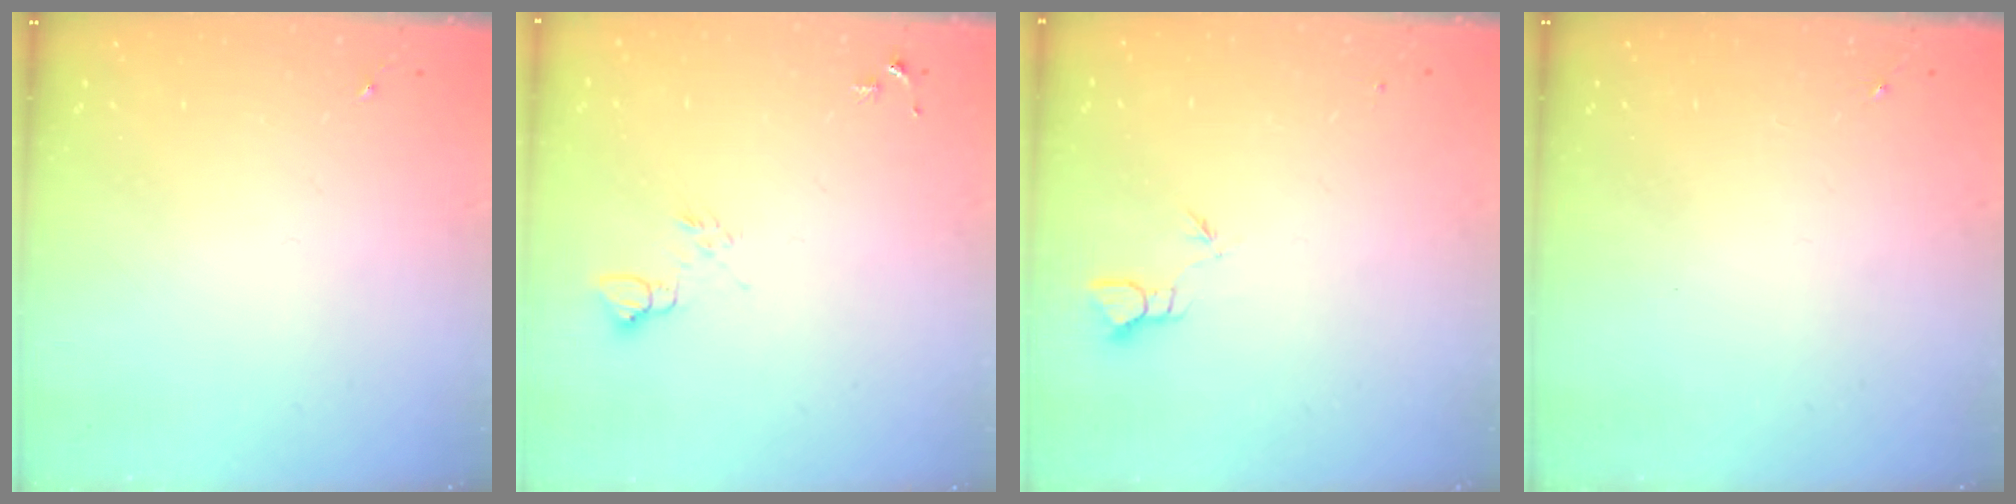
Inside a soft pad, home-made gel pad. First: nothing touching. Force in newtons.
{"total": 6.6, "press": 6.5, "slide": 0.8}
{"total": 2.0, "press": 2.0, "slide": 0.1}
{"total": 0.0}